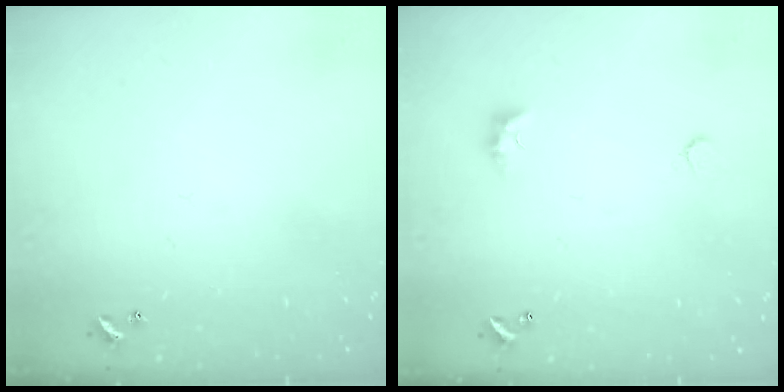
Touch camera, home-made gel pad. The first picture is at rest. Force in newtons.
{"total": 3.1, "press": 3.0, "slide": 0.7}